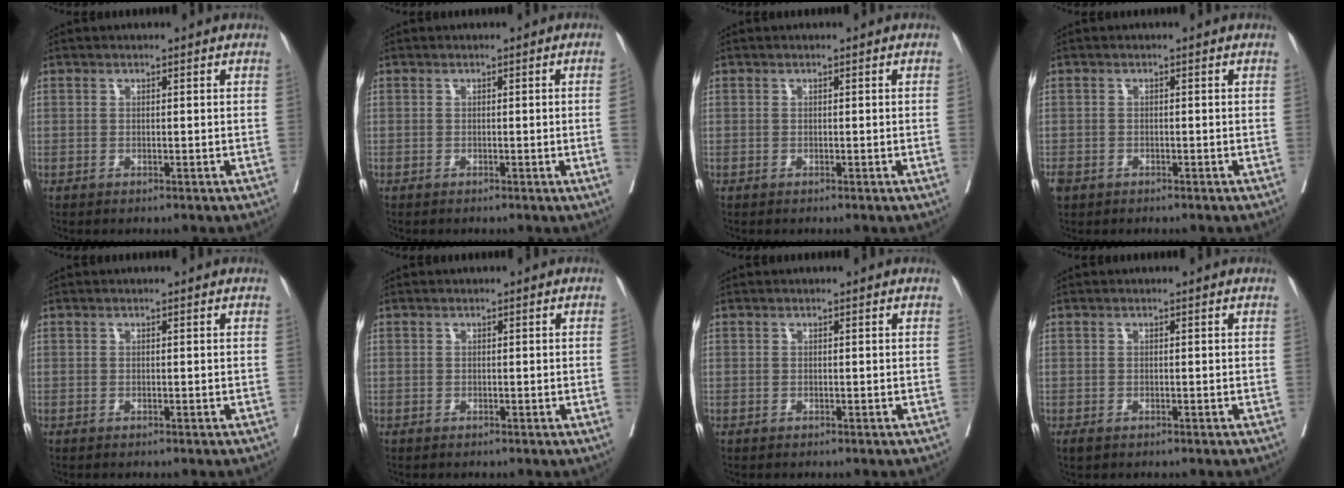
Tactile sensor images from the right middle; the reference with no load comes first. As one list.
[{"total": 2.4, "force": [-0.3, -1.1, 2.1], "torque": [-0.026, -0.003, 0.000]}, {"total": 0.5, "force": [0.0, -0.3, 0.5], "torque": [-0.001, 0.001, 0.001]}, {"total": 2.3, "force": [-1.5, 1.6, 0.7], "torque": [-0.020, -0.002, -0.026]}, {"total": 0.0}, {"total": 0.9, "force": [0.0, -0.4, 0.8], "torque": [-0.007, 0.000, 0.001]}, {"total": 0.0}, {"total": 0.9, "force": [-0.6, 0.5, 0.5], "torque": [-0.010, -0.002, -0.006]}]